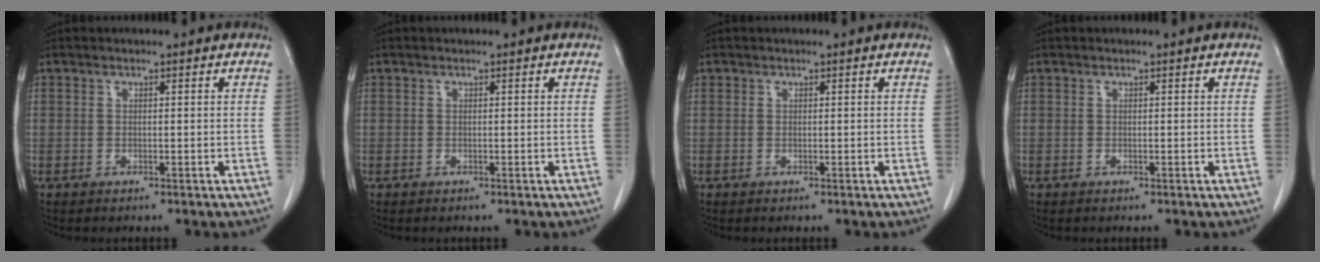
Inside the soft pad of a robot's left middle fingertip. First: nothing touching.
{"total": 0.0}
{"total": 0.0}
{"total": 0.0}